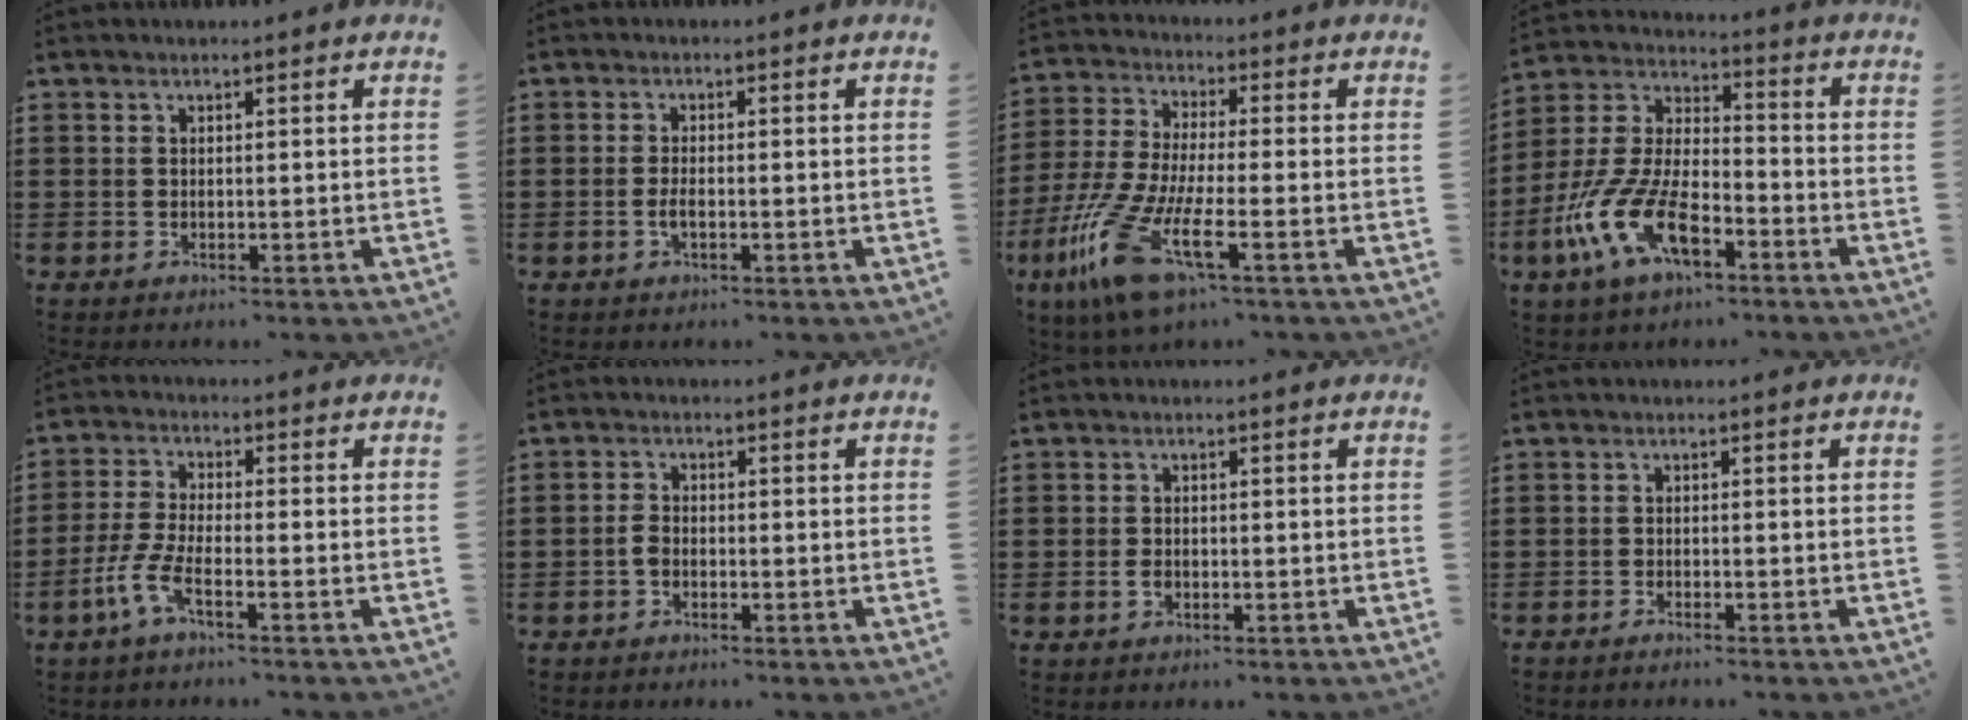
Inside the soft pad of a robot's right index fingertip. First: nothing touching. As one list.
[{"total": 1.9, "force": [-0.6, 0.5, 1.7], "torque": [-0.039, -0.004, -0.012]}, {"total": 12.9, "force": [-6.7, 2.2, 10.8], "torque": [-0.258, -0.022, -0.130]}, {"total": 12.8, "force": [-7.0, 5.2, 9.4], "torque": [-0.230, -0.003, -0.141]}, {"total": 4.9, "force": [-3.0, 0.9, 3.8], "torque": [-0.107, -0.015, -0.064]}, {"total": 2.0, "force": [-0.7, 1.2, 1.4], "torque": [-0.044, -0.003, -0.019]}, {"total": 1.3, "force": [-0.5, 0.8, 1.0], "torque": [-0.020, -0.001, -0.008]}, {"total": 0.9, "force": [-0.9, -0.1, 0.0], "torque": [-0.003, 0.000, -0.018]}]